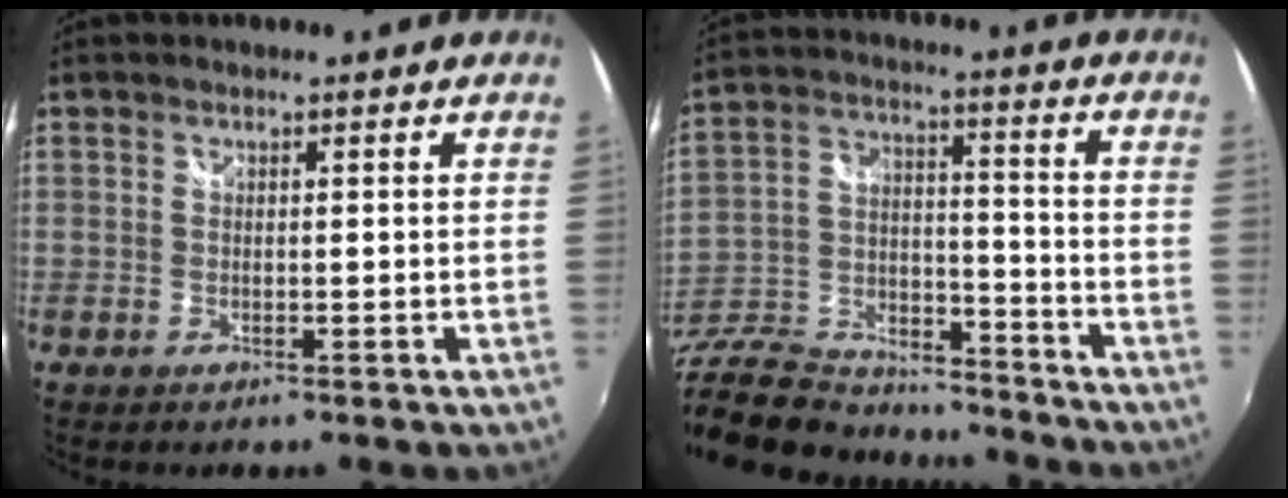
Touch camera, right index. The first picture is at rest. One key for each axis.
{"total": 24.4, "fx": -18.9, "fy": 10.8, "fz": 11.0, "tx": -0.267, "ty": 0.002, "tz": -0.301}